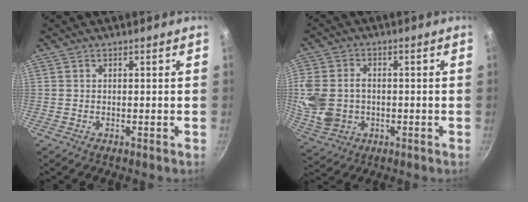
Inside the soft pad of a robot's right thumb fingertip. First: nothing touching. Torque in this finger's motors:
{"motor_torque": [0.09, 0.26, 0.06, 0.08, 0.13]}